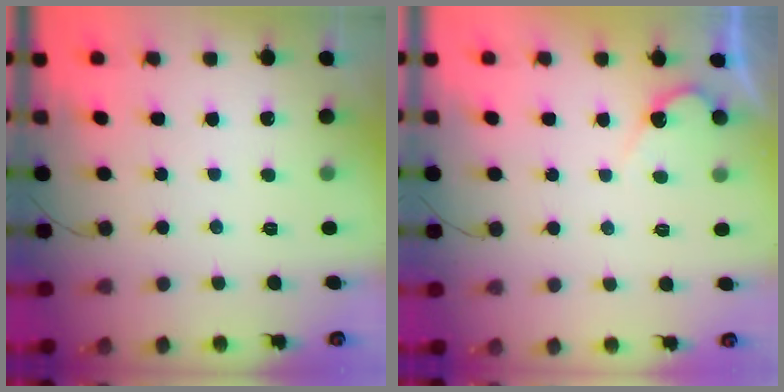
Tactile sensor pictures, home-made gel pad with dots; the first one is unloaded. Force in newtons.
{"total": 3.9, "press": 3.9, "slide": 0.2}